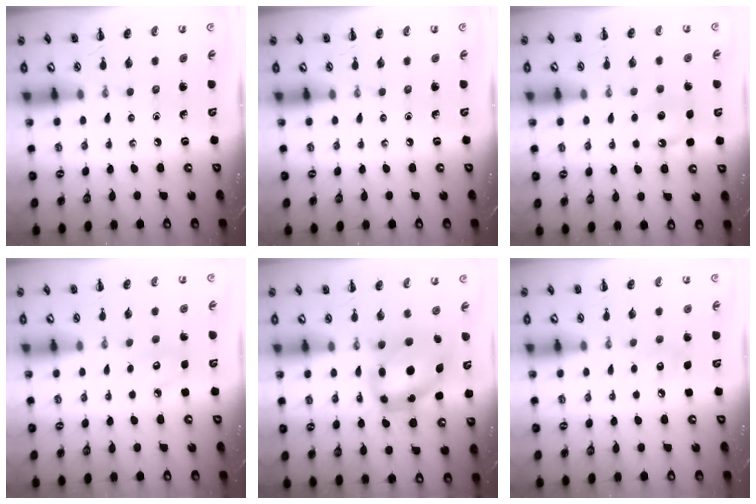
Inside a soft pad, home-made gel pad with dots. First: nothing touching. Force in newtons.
{"total": 0.0}
{"total": 5.2, "press": 4.9, "slide": 1.4}
{"total": 6.3, "press": 6.1, "slide": 1.7}
{"total": 10.6, "press": 10.3, "slide": 2.8}
{"total": 5.5, "press": 5.3, "slide": 1.4}